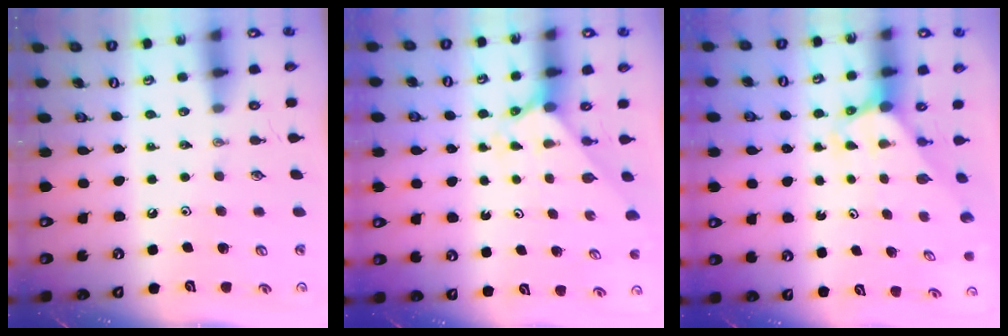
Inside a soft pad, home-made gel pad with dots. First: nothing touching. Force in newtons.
{"total": 2.2, "press": 2.2, "slide": 0.2}
{"total": 2.3, "press": 2.3, "slide": 0.1}